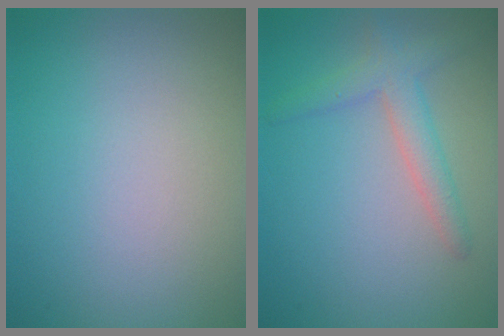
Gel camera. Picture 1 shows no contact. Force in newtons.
{"total": 2.7, "press": 2.7, "slide": 0.3}